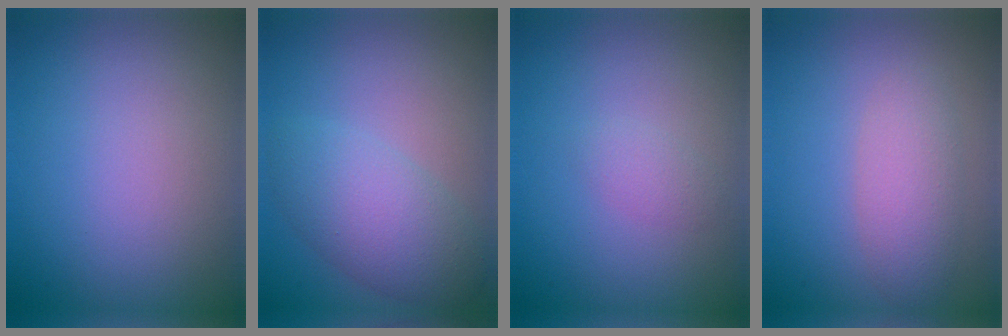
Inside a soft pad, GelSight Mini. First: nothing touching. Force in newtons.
{"total": 4.8, "press": 4.8, "slide": 0.1}
{"total": 1.1, "press": 1.1, "slide": 0.1}
{"total": 2.8, "press": 2.8, "slide": 0.3}